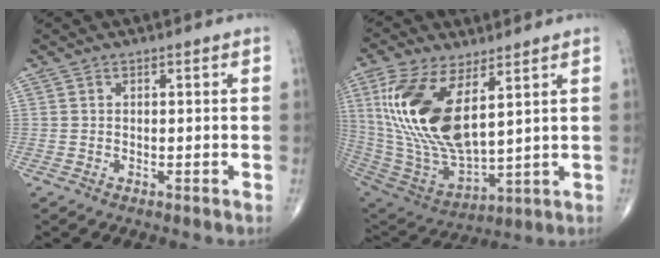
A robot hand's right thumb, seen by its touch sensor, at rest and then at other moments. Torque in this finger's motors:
{"motor_torque": [0.47, 4.53, 2.14, 0.62, 0.78]}